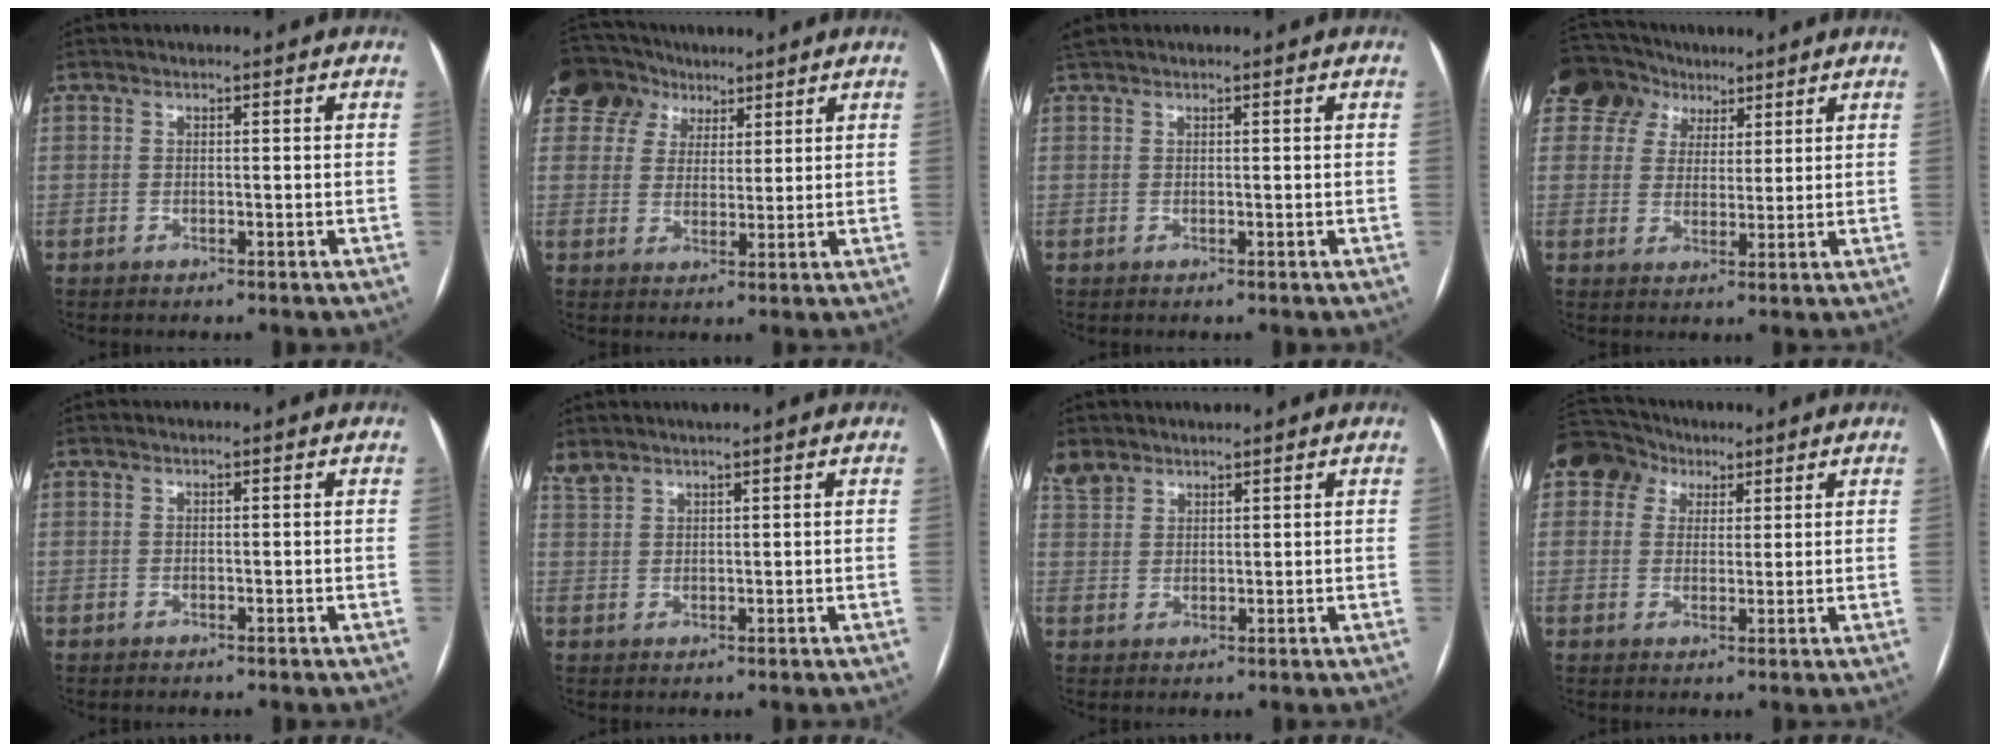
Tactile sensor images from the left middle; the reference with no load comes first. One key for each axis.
{"total": 9.5, "fx": 6.4, "fy": 6.9, "fz": 1.7, "tx": -0.040, "ty": 0.037, "tz": 0.117}
{"total": 0.7, "fx": 0.7, "fy": 0.0, "fz": 0.2, "tx": -0.013, "ty": 0.018, "tz": 0.020}
{"total": 10.0, "fx": 6.4, "fy": 7.4, "fz": 1.9, "tx": -0.047, "ty": 0.042, "tz": 0.117}
{"total": 0.0}
{"total": 3.0, "fx": 2.8, "fy": 0.3, "fz": 1.1, "tx": -0.031, "ty": 0.016, "tz": 0.061}
{"total": 4.5, "fx": 3.8, "fy": 2.4, "fz": 0.8, "tx": -0.019, "ty": 0.020, "tz": 0.079}
{"total": 7.0, "fx": 3.8, "fy": 5.6, "fz": 1.8, "tx": -0.038, "ty": 0.037, "tz": 0.071}